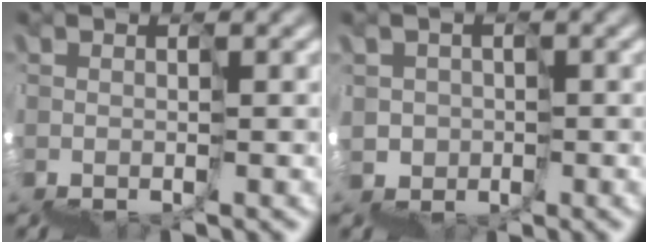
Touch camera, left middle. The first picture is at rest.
{"total": 4.2, "force": [-1.1, 4.1, 0.5], "torque": [0.010, 0.007, -0.005]}